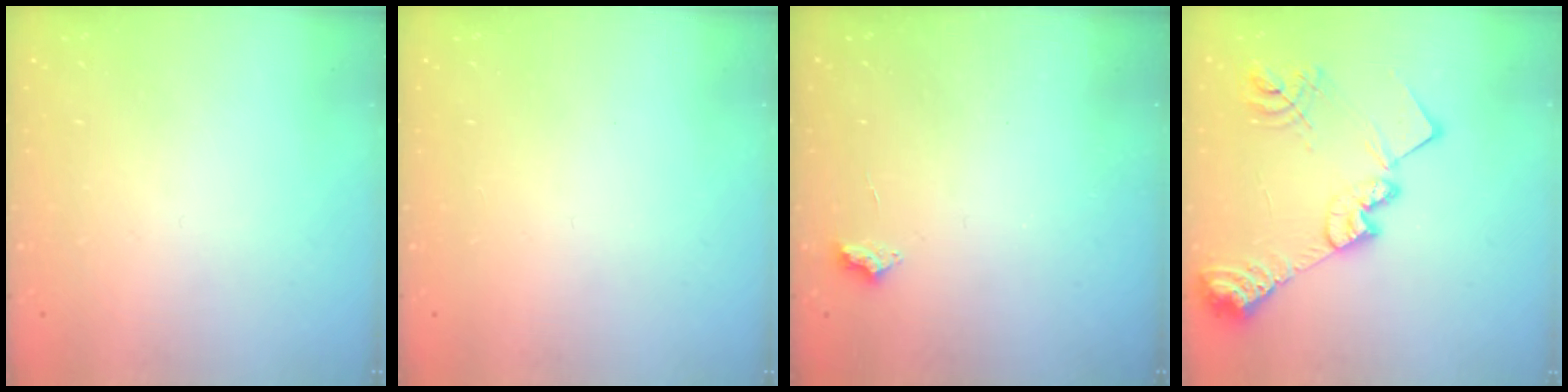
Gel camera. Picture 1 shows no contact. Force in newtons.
{"total": 0.0}
{"total": 2.5, "press": 2.5, "slide": 0.4}
{"total": 20.0, "press": 20.0, "slide": 1.4}